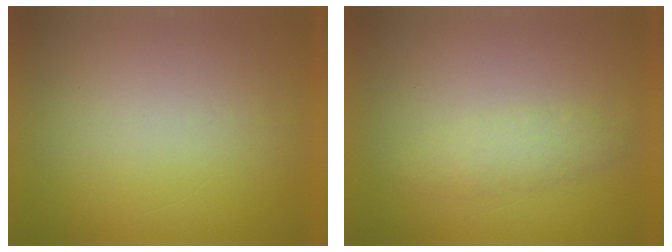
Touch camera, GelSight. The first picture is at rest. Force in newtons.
{"total": 2.5}